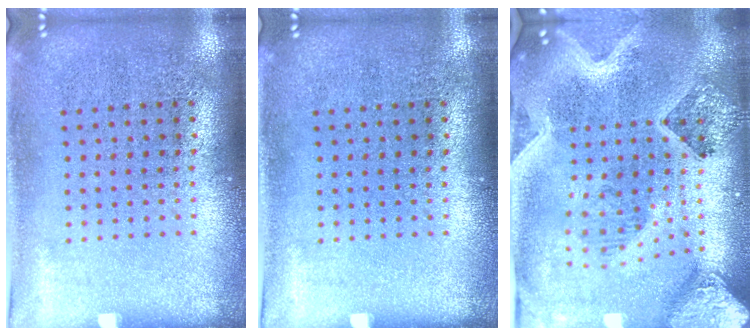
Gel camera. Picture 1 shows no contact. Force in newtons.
{"total": 0.0}
{"total": 3.7, "press": 3.1, "slide": 2.2}